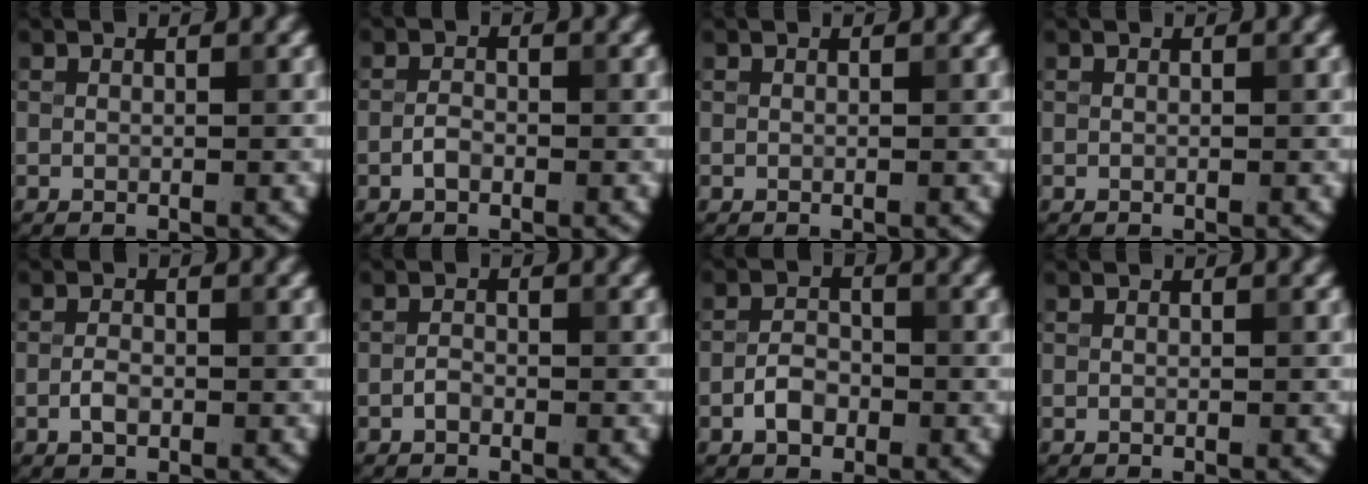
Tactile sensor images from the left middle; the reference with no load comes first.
{"total": 1.3, "force": [-0.6, 0.7, 0.8], "torque": [-0.017, 0.002, -0.016]}
{"total": 0.0}
{"total": 0.0}
{"total": 1.5, "force": [-0.6, 0.8, 1.1], "torque": [-0.022, 0.002, -0.014]}
{"total": 0.9, "force": [-0.5, 0.5, 0.5], "torque": [-0.010, 0.001, -0.013]}
{"total": 2.4, "force": [-1.1, 1.5, 1.5], "torque": [-0.025, 0.006, -0.025]}
{"total": 0.0}